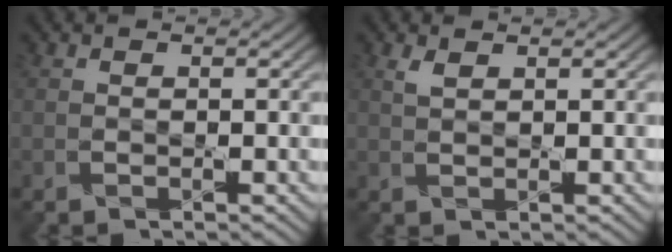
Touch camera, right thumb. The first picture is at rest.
{"total": 1.4, "force": [1.1, 0.3, 0.9], "torque": [-0.028, 0.005, 0.023]}